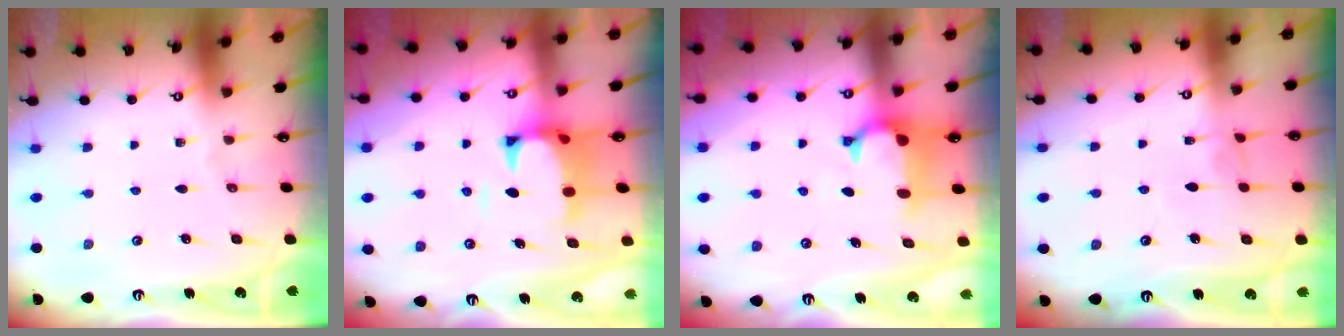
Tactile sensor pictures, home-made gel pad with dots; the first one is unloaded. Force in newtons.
{"total": 2.8, "press": 2.6, "slide": 1.2}
{"total": 1.2, "press": 0.6, "slide": 1.0}
{"total": 2.1, "press": 2.0, "slide": 0.3}